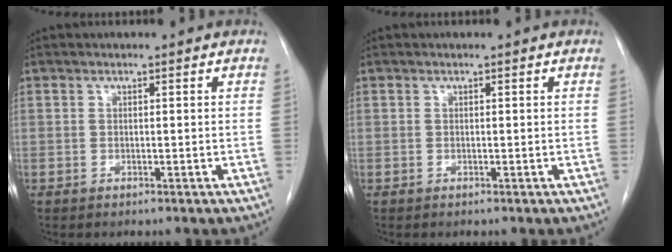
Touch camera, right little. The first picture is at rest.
{"total": 0.0}